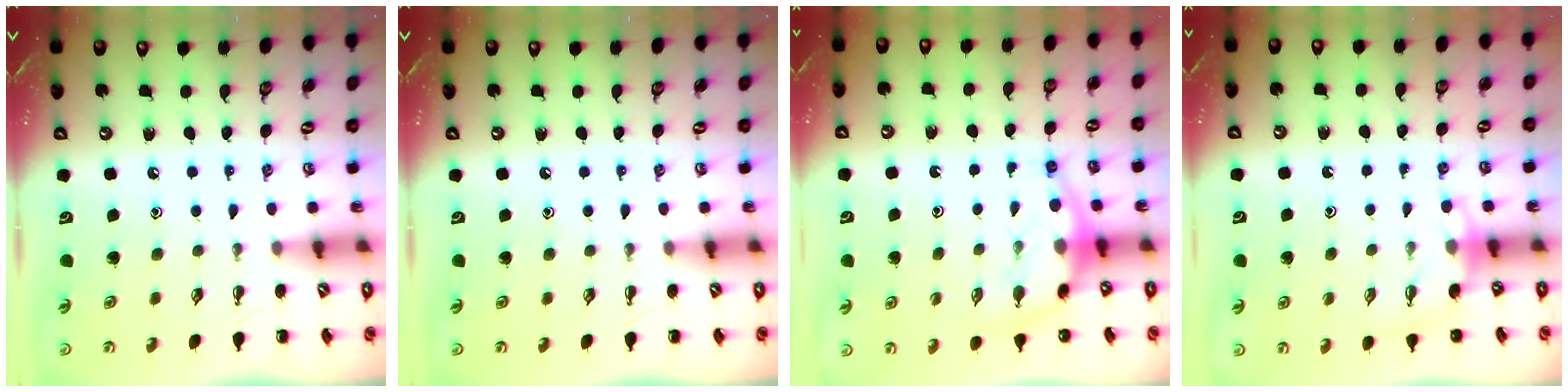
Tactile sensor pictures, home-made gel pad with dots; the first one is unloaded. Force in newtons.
{"total": 0.0}
{"total": 7.3, "press": 7.2, "slide": 1.3}
{"total": 5.6, "press": 5.5, "slide": 1.0}